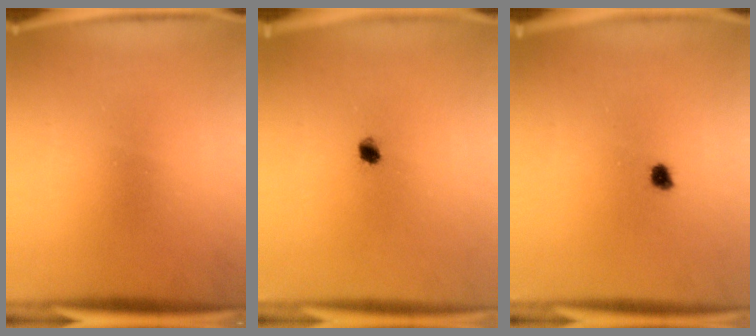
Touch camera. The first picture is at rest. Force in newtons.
{"total": 2.1}
{"total": 1.8}